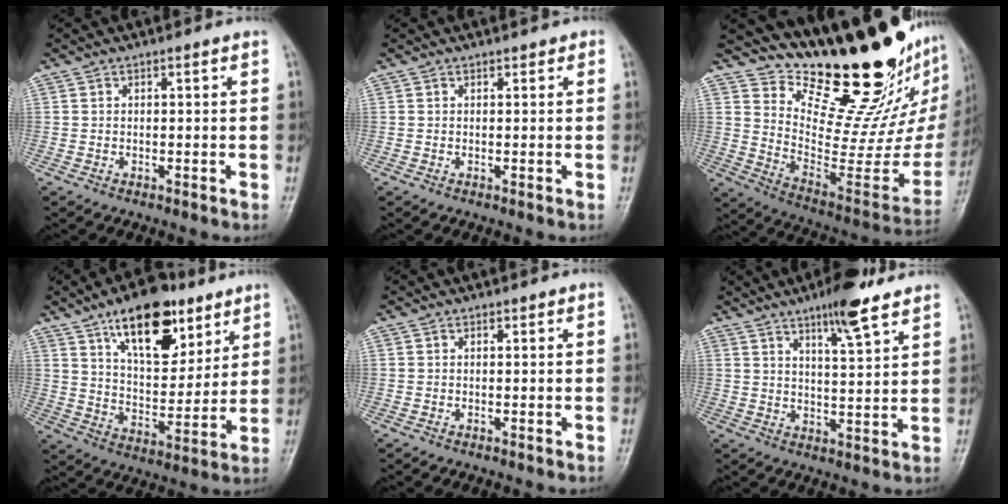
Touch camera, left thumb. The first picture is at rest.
{"total": 0.8, "force": [0.5, 0.5, 0.2], "torque": [0.005, -0.001, 0.002]}
{"total": 26.4, "force": [19.6, 8.1, 15.7], "torque": [-0.193, -0.138, 0.303]}
{"total": 17.9, "force": [10.4, 8.8, 11.6], "torque": [-0.133, -0.048, 0.172]}
{"total": 0.0}
{"total": 8.9, "force": [6.2, 1.8, 6.2], "torque": [-0.087, -0.038, 0.097]}